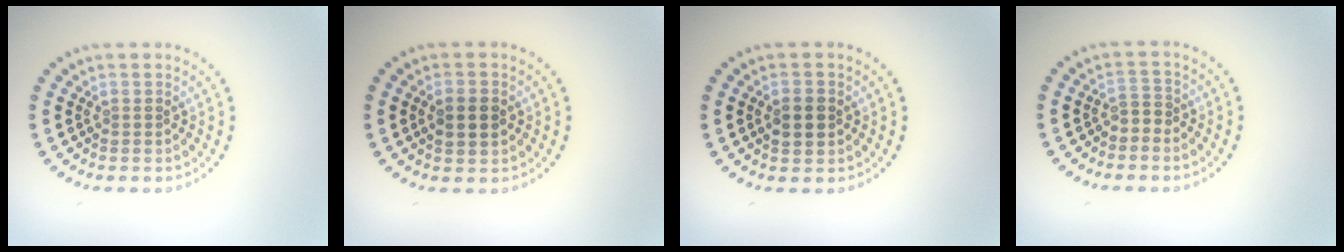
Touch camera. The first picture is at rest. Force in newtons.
{"total": 2.4, "press": 2.4, "slide": 0.1}
{"total": 2.5, "press": 2.5, "slide": 0.2}
{"total": 1.2, "press": 0.8, "slide": 0.9}